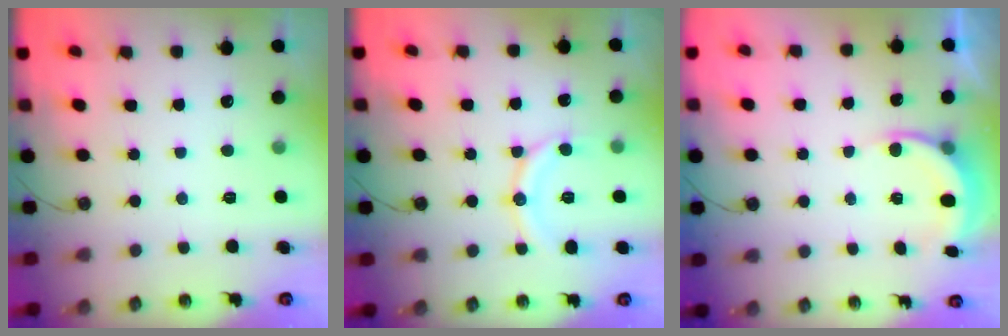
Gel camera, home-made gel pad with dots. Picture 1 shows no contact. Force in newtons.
{"total": 11.9, "press": 11.8, "slide": 0.9}
{"total": 5.5, "press": 5.3, "slide": 1.2}